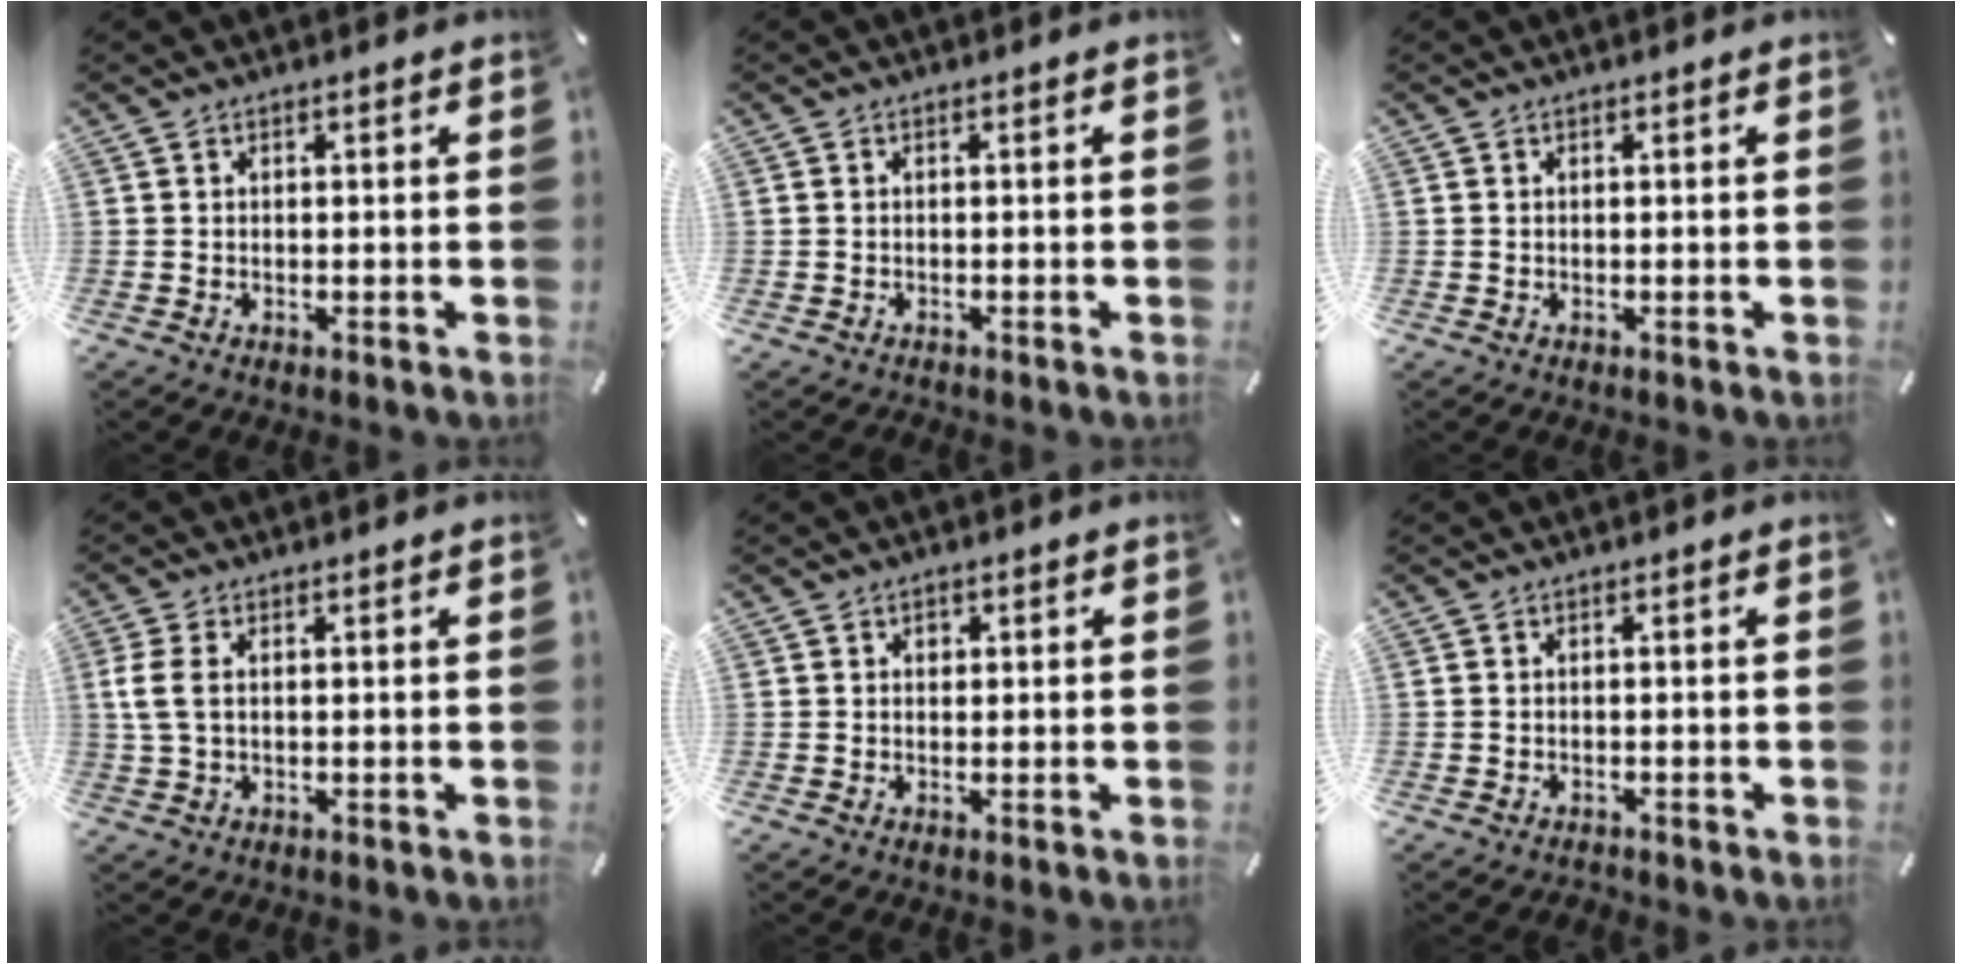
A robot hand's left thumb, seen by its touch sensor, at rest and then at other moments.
{"total": 0.7, "force": [-0.5, 0.4, 0.2], "torque": [-0.004, 0.001, -0.012]}
{"total": 0.0}
{"total": 4.6, "force": [0.6, 2.5, 3.8], "torque": [-0.096, -0.001, 0.006]}
{"total": 1.1, "force": [0.2, 1.0, 0.4], "torque": [0.007, -0.002, 0.000]}
{"total": 1.0, "force": [-0.8, 0.6, 0.3], "torque": [-0.008, 0.001, -0.018]}